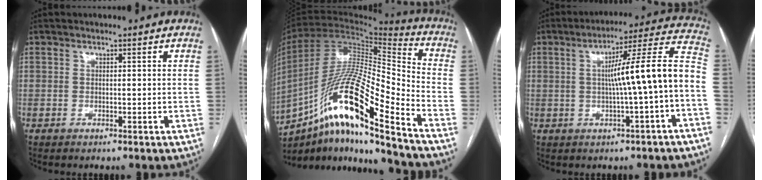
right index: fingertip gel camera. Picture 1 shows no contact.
{"total": 21.0, "force": [-13.0, 1.2, 16.5], "torque": [-0.324, -0.006, -0.235]}
{"total": 13.3, "force": [-1.1, -0.5, 13.2], "torque": [-0.184, 0.031, -0.018]}